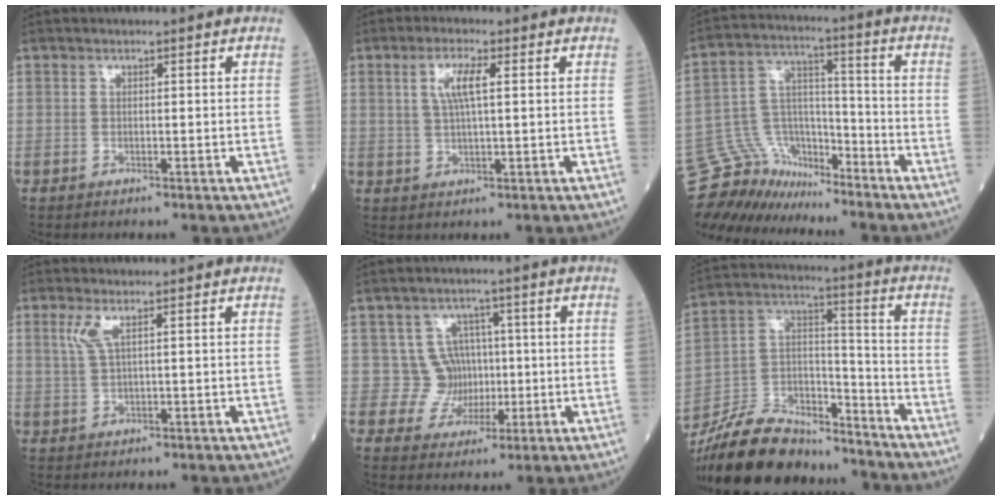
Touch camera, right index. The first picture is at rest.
{"total": 4.6, "force": [1.4, 0.6, 4.3], "torque": [-0.089, 0.004, 0.029]}
{"total": 13.9, "force": [-13.0, 4.5, 1.9], "torque": [-0.042, 0.045, -0.233]}
{"total": 2.5, "force": [1.2, 0.1, 2.2], "torque": [-0.061, 0.006, 0.029]}
{"total": 5.4, "force": [0.5, 5.3, -0.1], "torque": [0.018, 0.016, 0.011]}
{"total": 18.7, "force": [-17.0, 5.4, 5.5], "torque": [-0.116, 0.021, -0.292]}